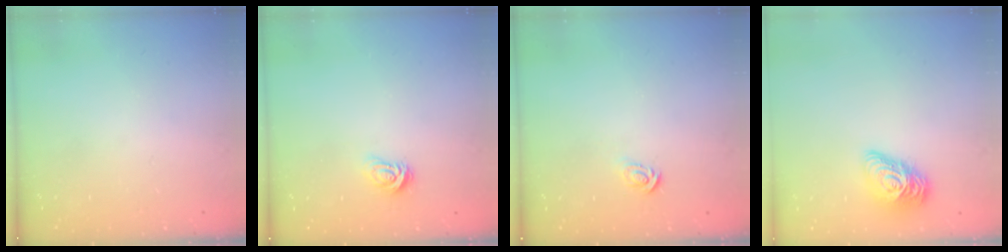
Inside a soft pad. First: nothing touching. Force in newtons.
{"total": 2.9, "press": 2.8, "slide": 0.4}
{"total": 2.9, "press": 2.9, "slide": 0.2}
{"total": 12.3, "press": 12.3, "slide": 0.5}